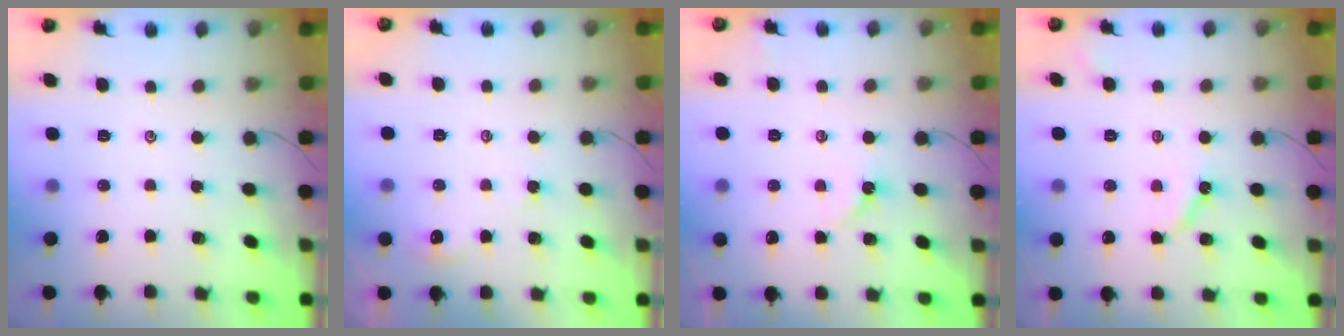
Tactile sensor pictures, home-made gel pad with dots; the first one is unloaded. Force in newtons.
{"total": 2.9, "press": 2.9, "slide": 0.4}
{"total": 2.5, "press": 2.4, "slide": 0.4}
{"total": 5.6, "press": 5.6, "slide": 0.5}